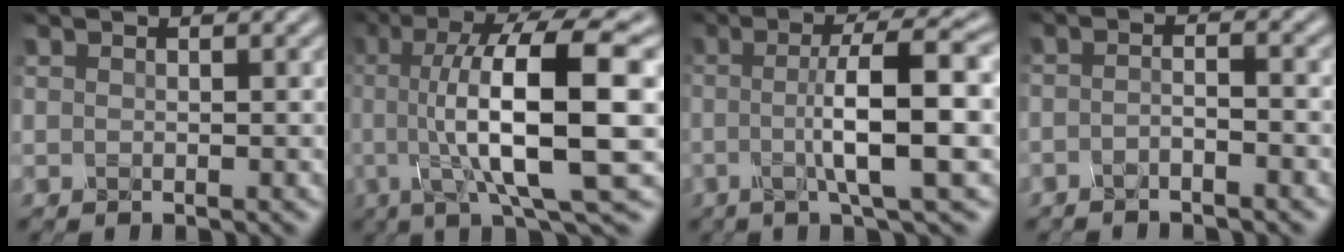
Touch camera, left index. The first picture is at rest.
{"total": 12.8, "force": [0.1, 2.9, 12.5], "torque": [-0.164, 0.015, -0.001]}
{"total": 8.5, "force": [-0.6, 1.6, 8.3], "torque": [-0.113, 0.004, -0.016]}
{"total": 1.8, "force": [-1.5, 0.1, 1.1], "torque": [-0.017, -0.003, -0.036]}